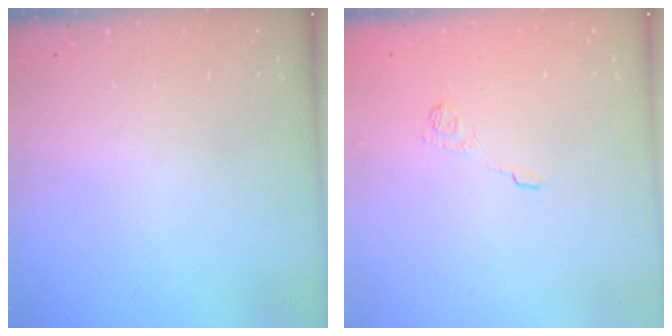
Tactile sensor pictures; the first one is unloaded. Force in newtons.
{"total": 3.7, "press": 3.4, "slide": 1.5}